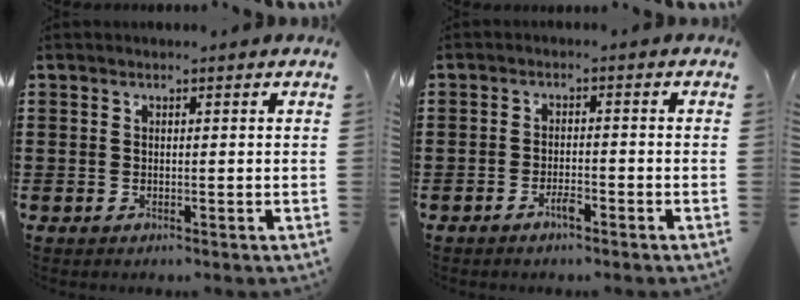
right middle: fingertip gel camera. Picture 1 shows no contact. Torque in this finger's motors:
{"motor_torque": [-0.10, -0.01, 0.00, 0.02]}